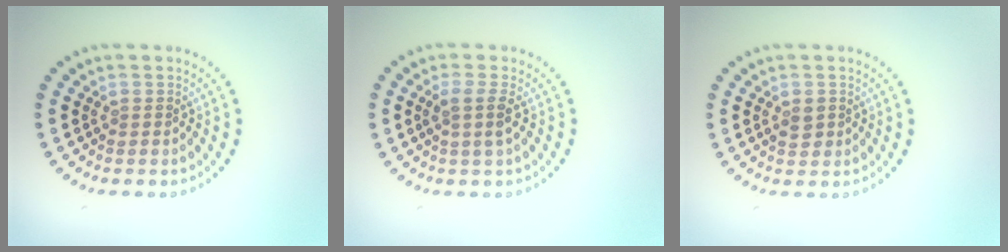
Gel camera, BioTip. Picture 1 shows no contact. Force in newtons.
{"total": 1.8, "press": 1.4, "slide": 1.0}
{"total": 1.5, "press": 1.5, "slide": 0.3}